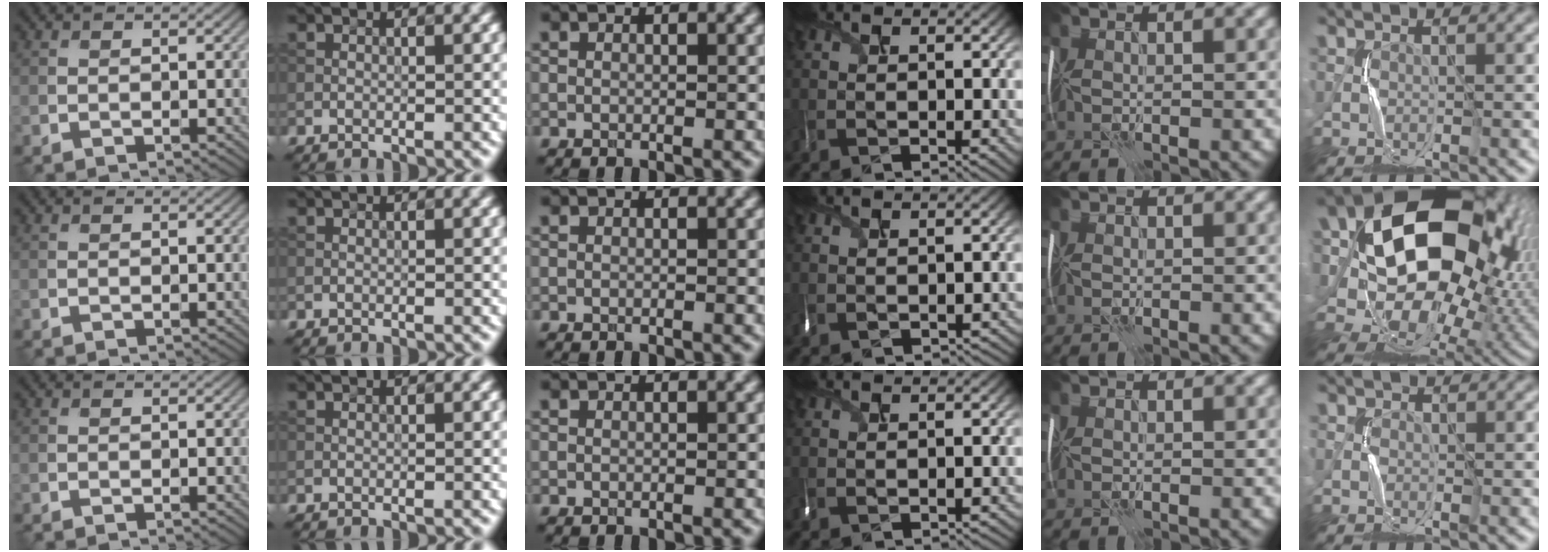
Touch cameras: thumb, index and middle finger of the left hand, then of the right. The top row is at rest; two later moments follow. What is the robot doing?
{"motion": "shake", "object": "plastic piggy bank"}